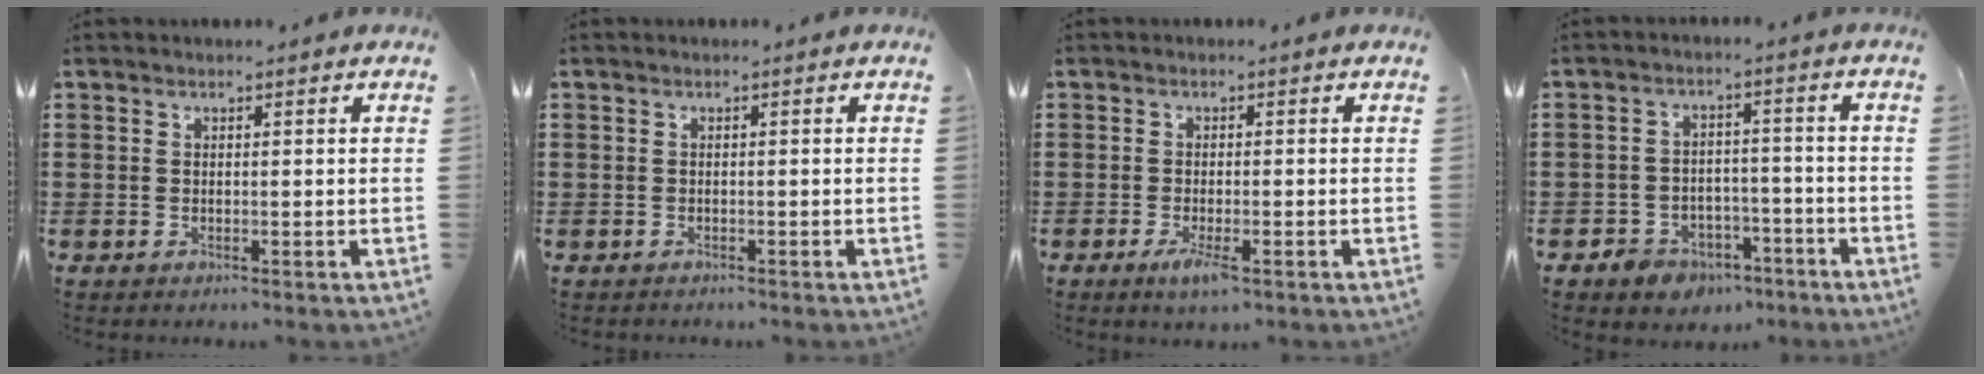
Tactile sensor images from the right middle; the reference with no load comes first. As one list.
[{"total": 0.6, "force": [-0.4, 0.4, -0.1], "torque": [0.002, 0.004, -0.011]}, {"total": 3.0, "force": [-1.4, 0.6, 2.6], "torque": [-0.057, -0.009, -0.026]}, {"total": 4.1, "force": [-3.5, 2.1, 0.6], "torque": [-0.024, 0.010, -0.074]}]